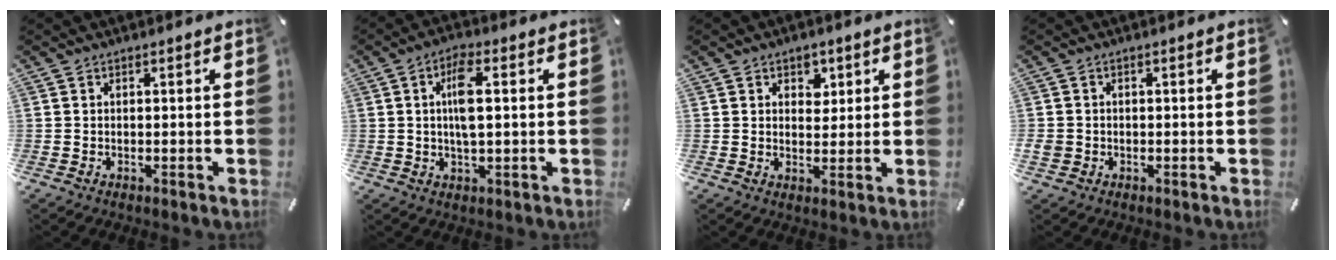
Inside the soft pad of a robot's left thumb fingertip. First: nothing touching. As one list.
[{"total": 7.2, "force": [0.9, 2.5, 6.7], "torque": [-0.137, 0.000, 0.009]}, {"total": 4.2, "force": [1.9, 3.4, 1.6], "torque": [-0.001, -0.008, 0.024]}, {"total": 2.1, "force": [-0.6, 1.8, 0.8], "torque": [-0.014, 0.003, -0.012]}]